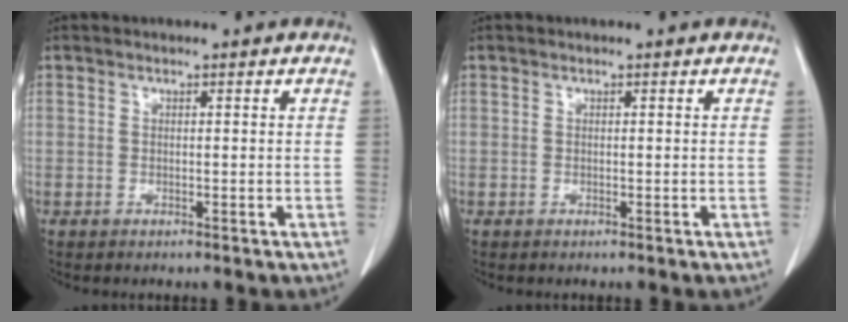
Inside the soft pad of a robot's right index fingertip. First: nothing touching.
{"total": 0.0}